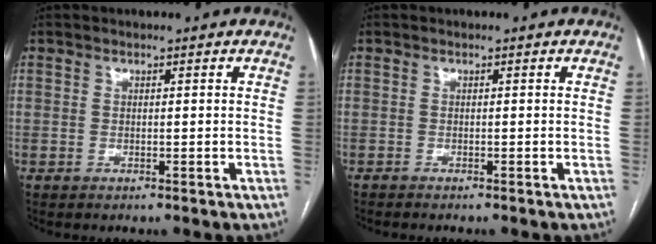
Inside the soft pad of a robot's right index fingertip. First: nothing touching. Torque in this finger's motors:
{"motor_torque": [0.01, 0.15, 0.08, 0.01]}